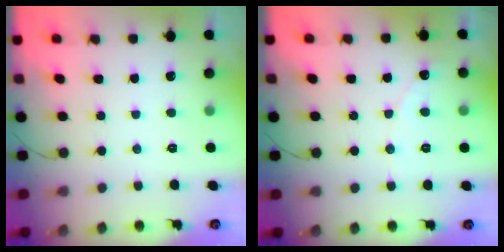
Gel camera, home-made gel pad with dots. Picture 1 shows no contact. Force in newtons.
{"total": 2.3, "press": 2.3, "slide": 0.2}